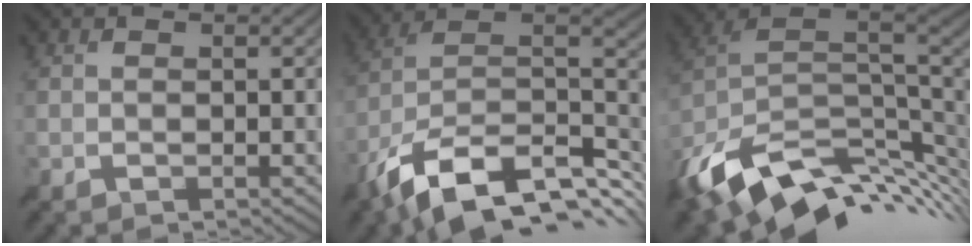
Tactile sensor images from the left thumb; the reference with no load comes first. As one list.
[{"total": 16.7, "force": [-9.4, 8.2, 11.1], "torque": [-0.249, -0.024, -0.155]}, {"total": 15.1, "force": [-5.4, 8.8, 11.1], "torque": [-0.235, -0.023, -0.084]}]